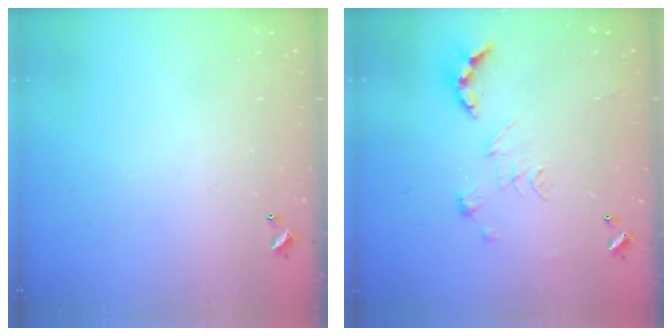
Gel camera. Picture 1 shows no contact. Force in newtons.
{"total": 2.6, "press": 1.9, "slide": 1.8}